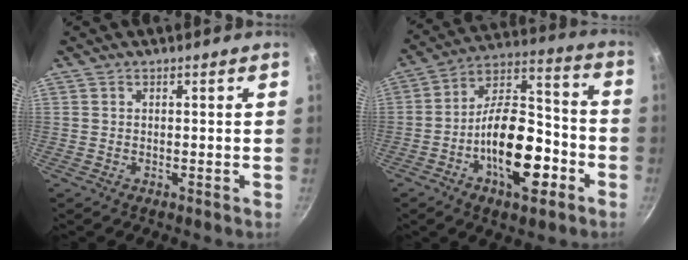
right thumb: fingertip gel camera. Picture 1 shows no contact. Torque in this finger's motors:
{"motor_torque": [-0.10, 0.80, 1.87, -0.90, 0.16]}